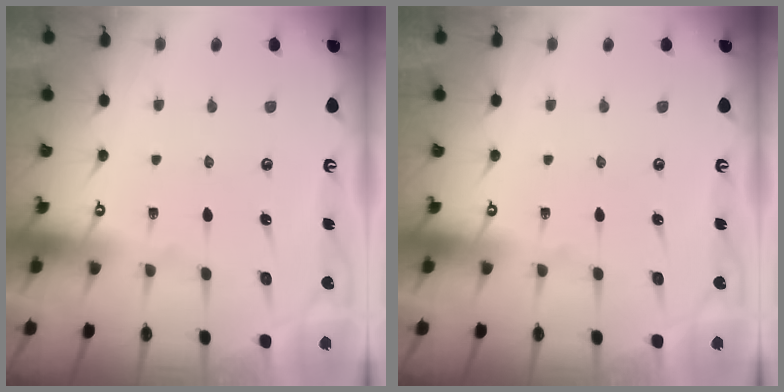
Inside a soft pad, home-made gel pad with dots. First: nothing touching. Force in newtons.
{"total": 0.0}